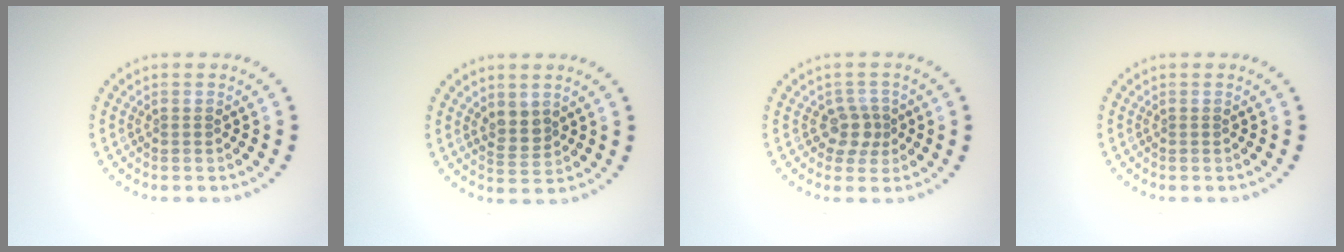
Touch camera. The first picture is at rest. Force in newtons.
{"total": 2.1, "press": 1.8, "slide": 1.0}
{"total": 2.1, "press": 1.7, "slide": 1.2}
{"total": 0.0}